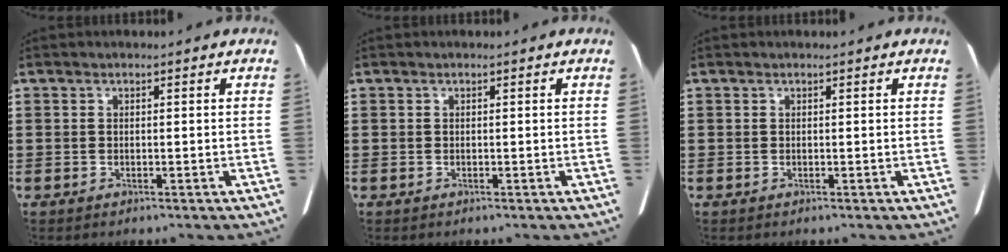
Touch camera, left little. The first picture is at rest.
{"total": 0.0}
{"total": 0.0}